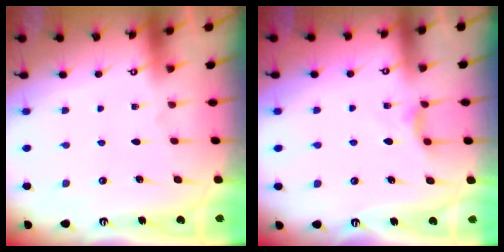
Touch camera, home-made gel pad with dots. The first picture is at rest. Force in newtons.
{"total": 4.3, "press": 4.2, "slide": 0.7}